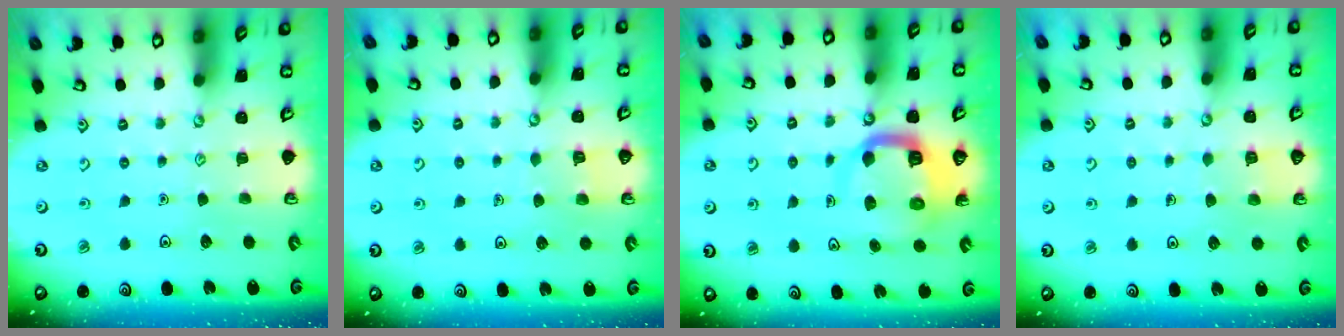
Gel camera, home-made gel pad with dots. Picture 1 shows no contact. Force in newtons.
{"total": 4.3, "press": 4.3, "slide": 0.4}
{"total": 9.6, "press": 9.6, "slide": 1.2}
{"total": 2.8, "press": 2.8, "slide": 0.3}